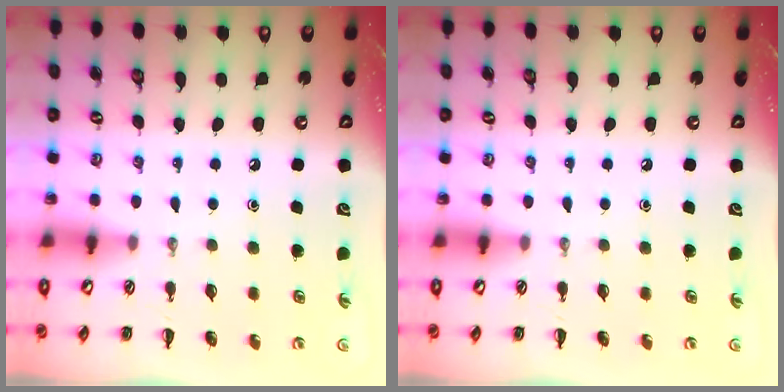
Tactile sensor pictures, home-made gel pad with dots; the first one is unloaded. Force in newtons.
{"total": 0.0}